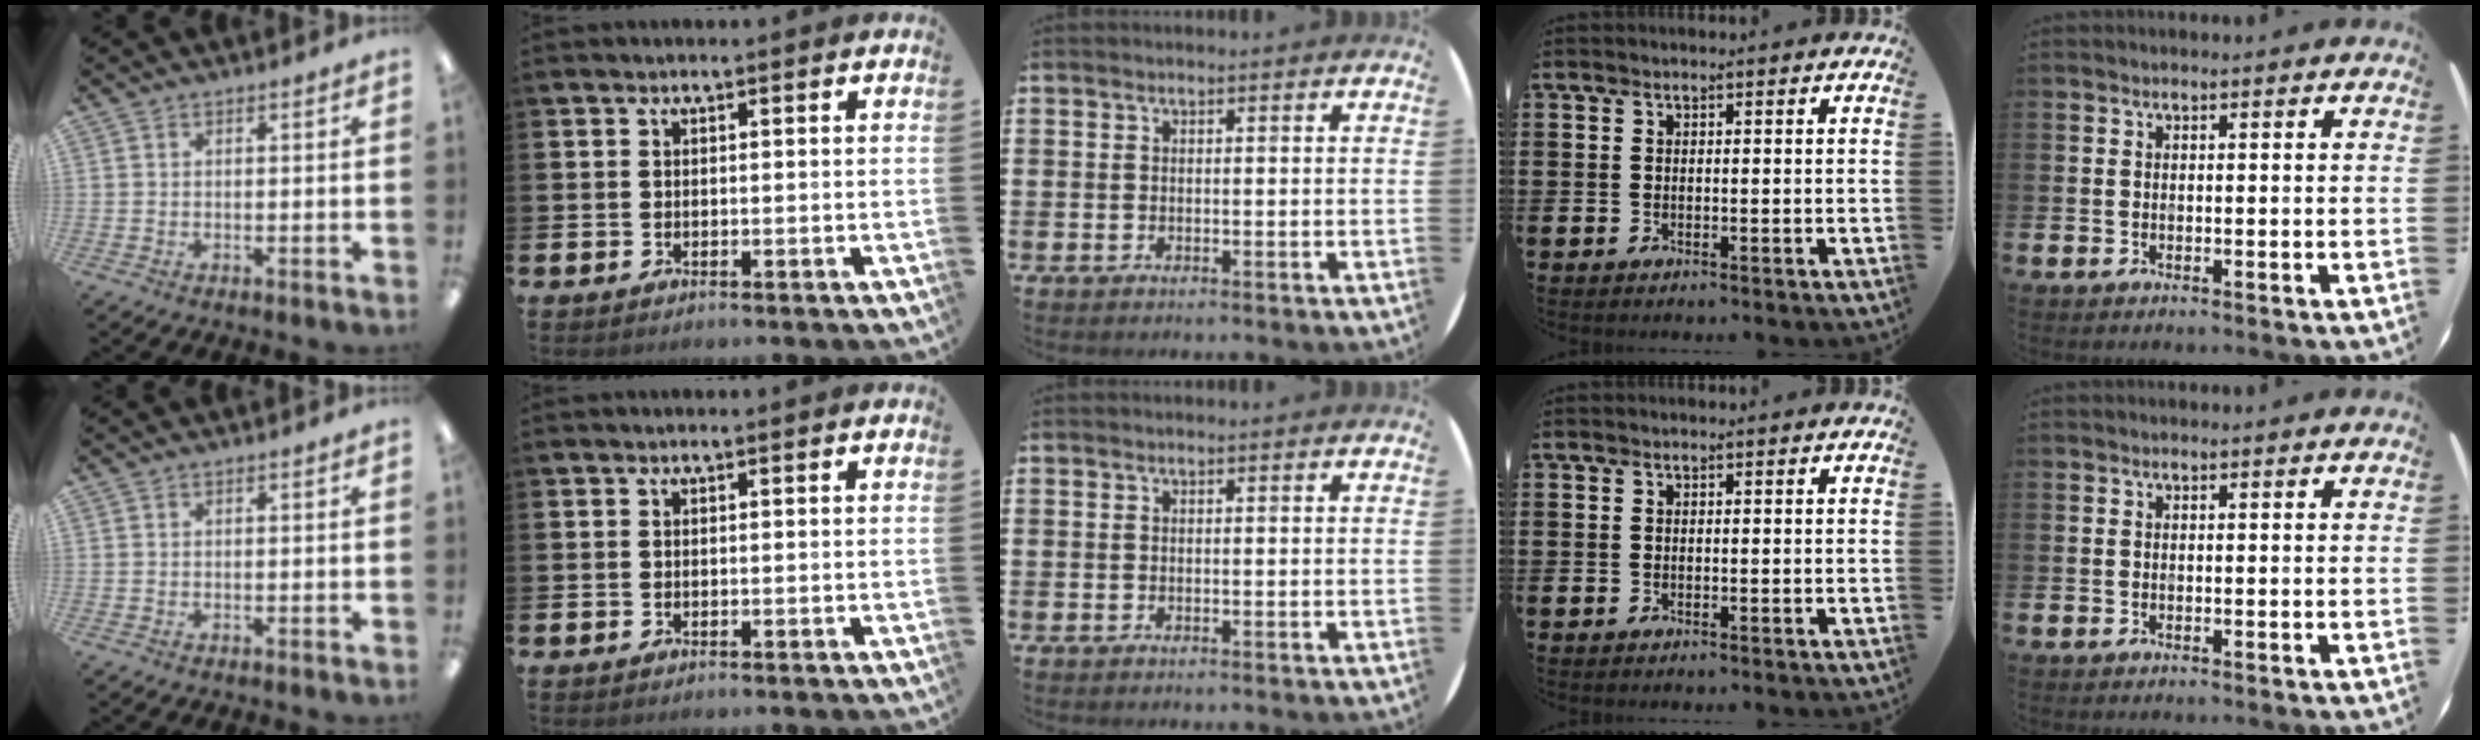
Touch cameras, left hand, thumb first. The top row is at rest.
{}